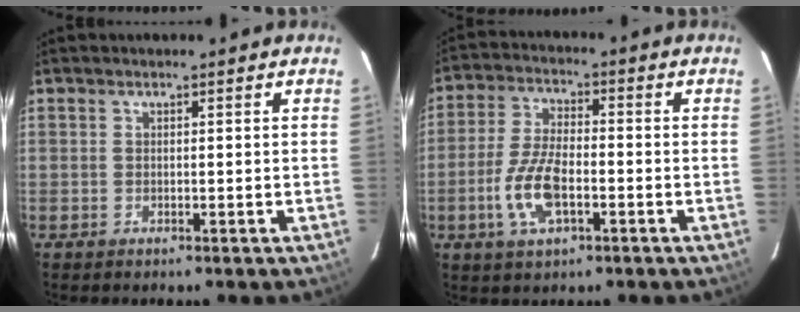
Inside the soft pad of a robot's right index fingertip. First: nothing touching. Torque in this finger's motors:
{"motor_torque": [1.02, -0.35, 0.59, 0.14]}